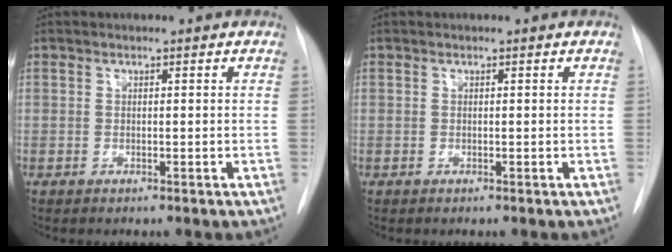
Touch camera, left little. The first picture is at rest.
{"total": 0.0}